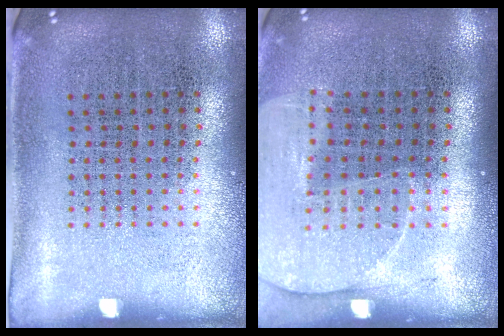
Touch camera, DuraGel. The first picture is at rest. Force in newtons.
{"total": 1.3, "press": 1.3, "slide": 0.4}